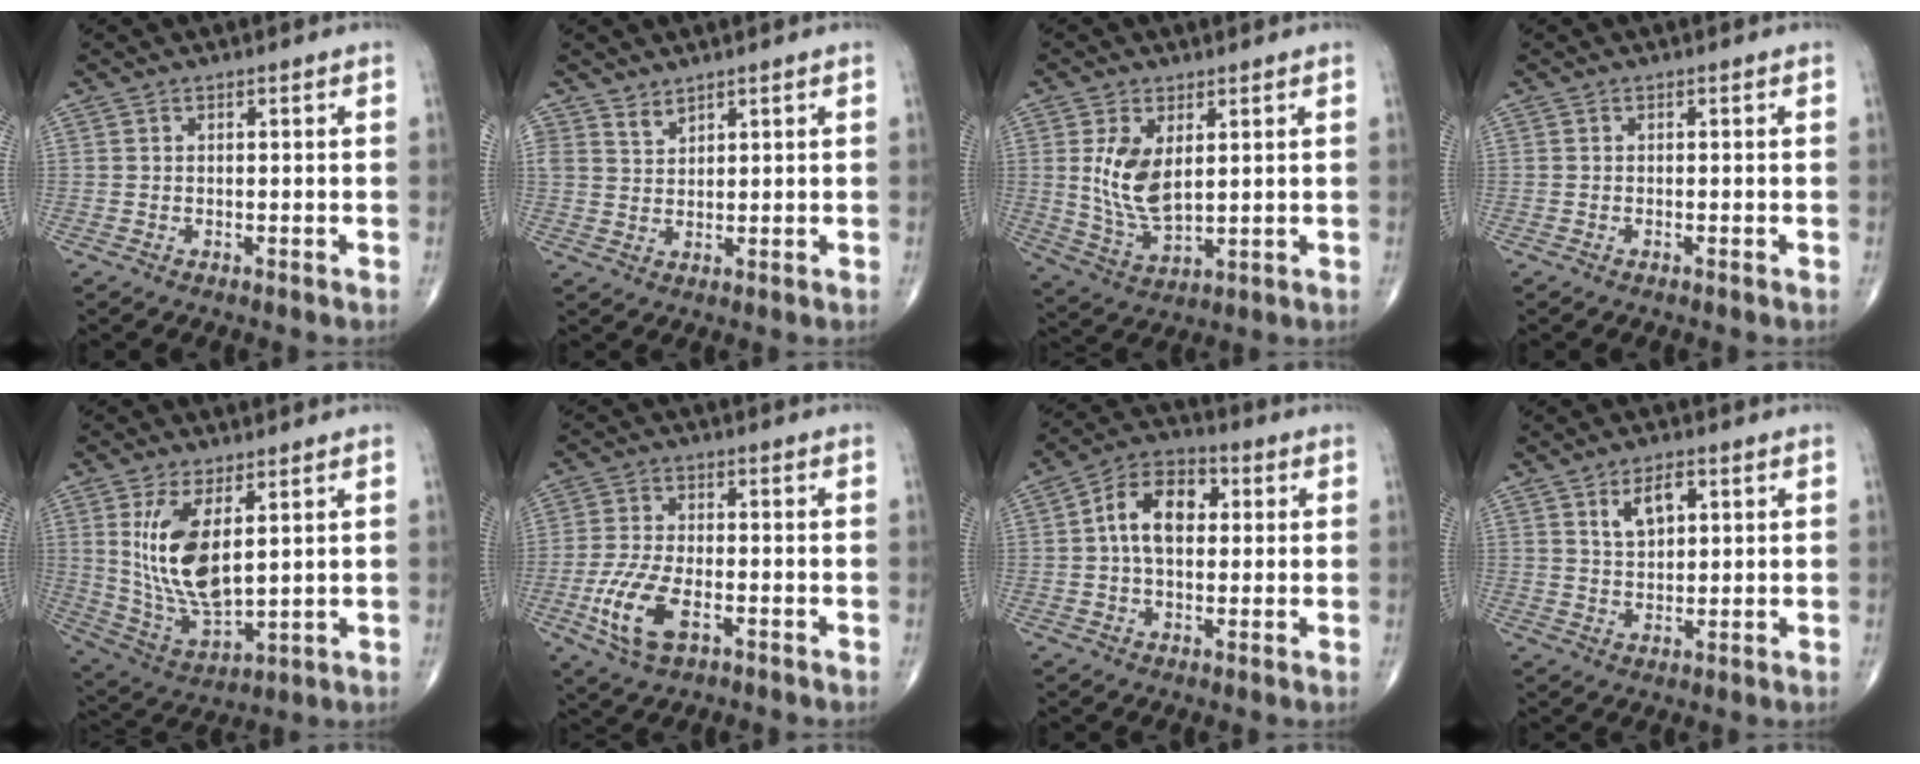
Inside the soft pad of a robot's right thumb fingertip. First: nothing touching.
{"total": 2.4, "force": [2.2, 1.0, 0.4], "torque": [0.008, -0.019, 0.040]}
{"total": 9.6, "force": [2.2, 5.1, 7.9], "torque": [-0.148, -0.019, 0.055]}
{"total": 0.0}
{"total": 14.0, "force": [3.7, 6.1, 12.0], "torque": [-0.233, -0.025, 0.090]}
{"total": 10.0, "force": [-3.8, 4.8, 8.0], "torque": [-0.172, 0.007, -0.070]}
{"total": 10.6, "force": [1.4, 6.7, 8.1], "torque": [-0.131, 0.024, 0.016]}
{"total": 5.6, "force": [2.4, 3.0, 4.0], "torque": [-0.061, -0.009, 0.044]}